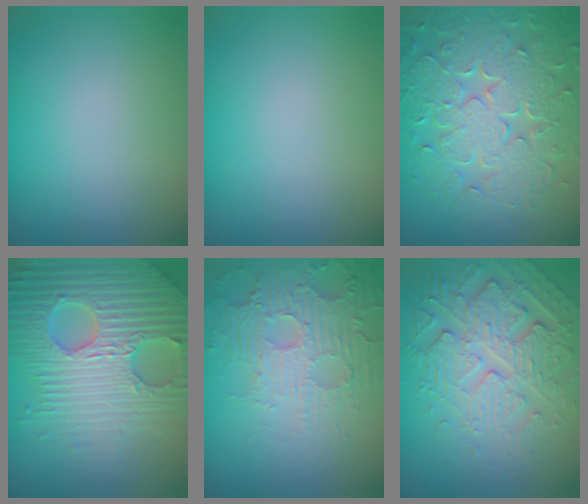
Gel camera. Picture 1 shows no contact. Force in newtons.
{"total": 0.0}
{"total": 8.3, "press": 6.2, "slide": 5.6}
{"total": 7.4, "press": 7.1, "slide": 1.8}
{"total": 5.5, "press": 3.7, "slide": 4.0}
{"total": 5.7, "press": 4.6, "slide": 3.3}